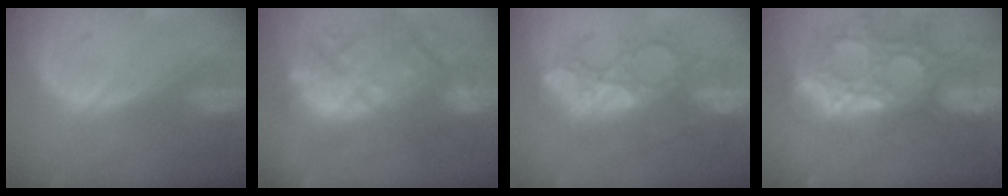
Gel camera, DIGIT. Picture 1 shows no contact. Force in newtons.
{"total": 12.6, "press": 12.0, "slide": 3.8}
{"total": 8.7, "press": 8.6, "slide": 1.5}
{"total": 14.5, "press": 12.1, "slide": 7.9}